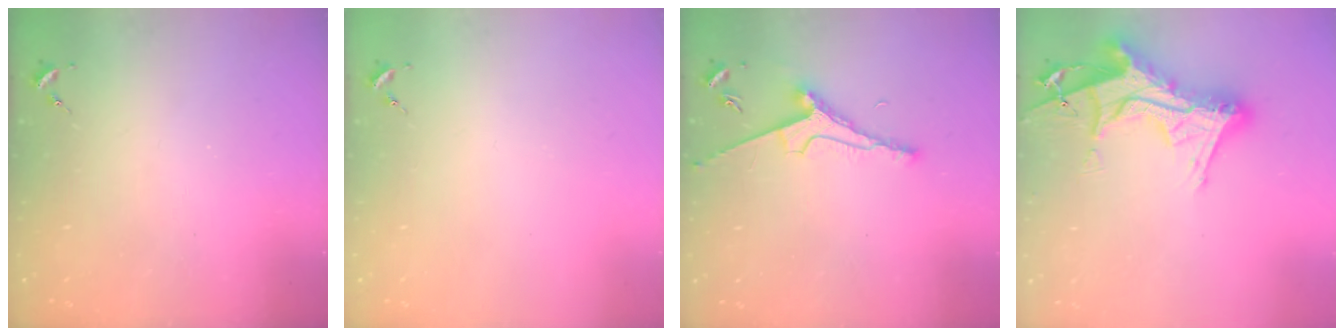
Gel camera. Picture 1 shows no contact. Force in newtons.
{"total": 0.0}
{"total": 8.0, "press": 7.9, "slide": 1.1}
{"total": 22.4, "press": 22.4, "slide": 1.8}